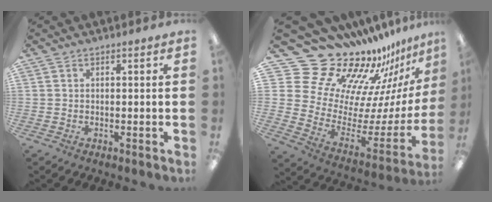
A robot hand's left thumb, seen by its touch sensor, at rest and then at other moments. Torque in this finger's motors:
{"motor_torque": [0.03, 0.23, -0.79, -0.47, 0.00]}